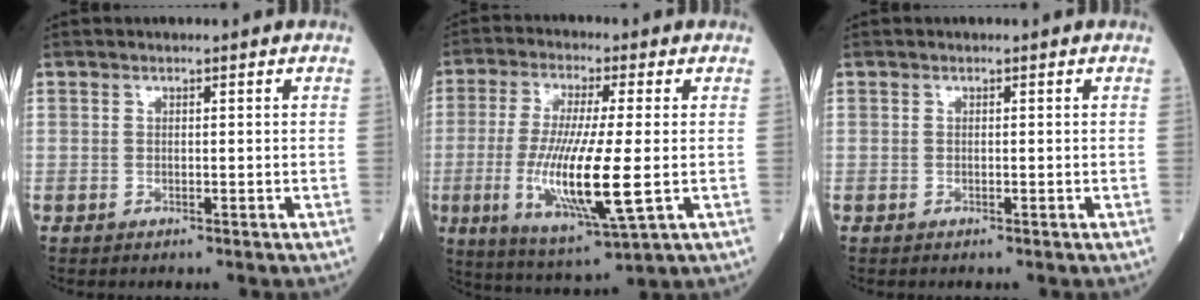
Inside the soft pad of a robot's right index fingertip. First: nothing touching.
{"total": 15.1, "force": [-2.5, 1.9, 14.8], "torque": [-0.300, -0.032, -0.040]}
{"total": 0.0}